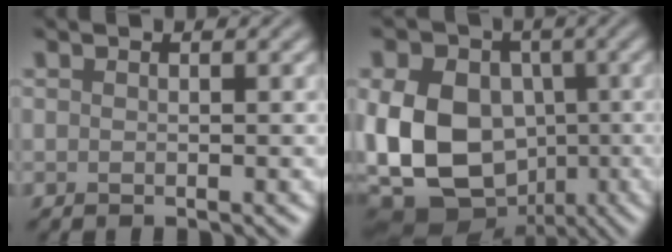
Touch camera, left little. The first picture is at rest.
{"total": 15.0, "force": [-2.1, 11.4, 9.6], "torque": [-0.182, -0.005, -0.049]}